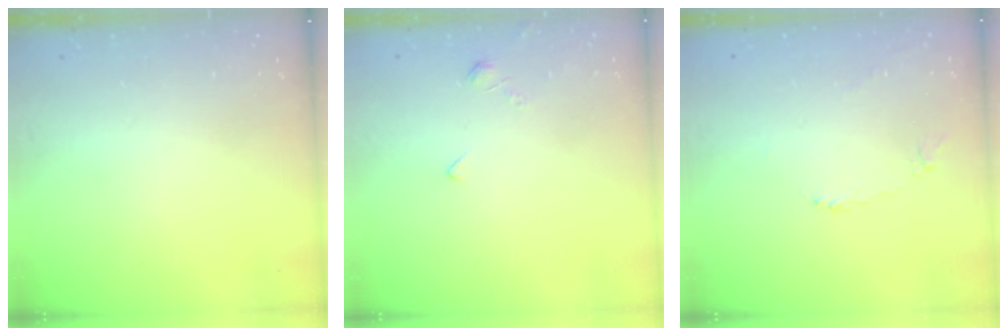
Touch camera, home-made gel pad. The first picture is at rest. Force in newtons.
{"total": 1.6, "press": 1.5, "slide": 0.5}
{"total": 2.3, "press": 2.3, "slide": 0.3}